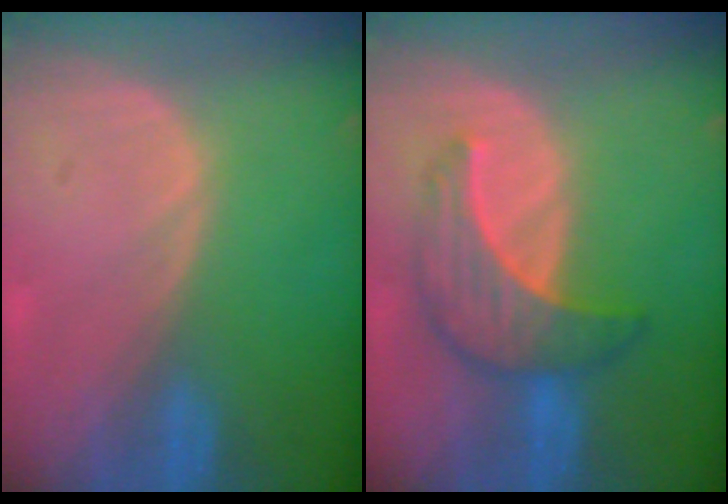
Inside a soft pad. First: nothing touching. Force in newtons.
{"total": 6.9, "press": 6.9, "slide": 0.1}